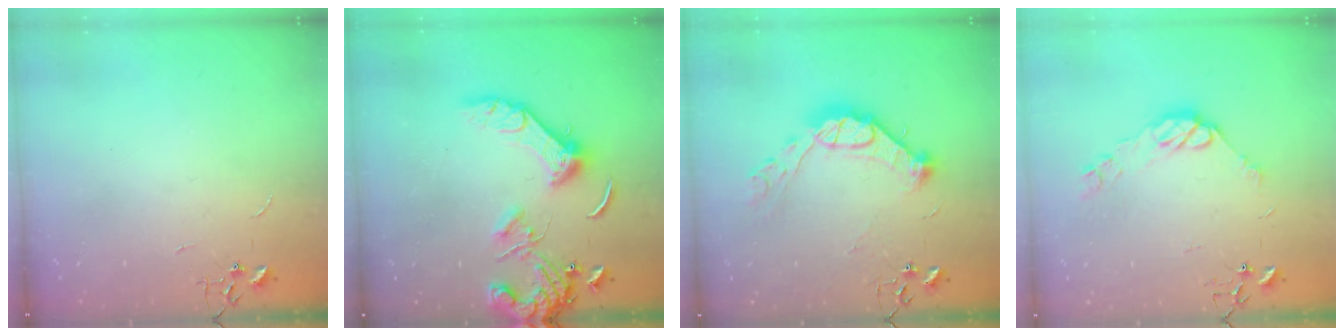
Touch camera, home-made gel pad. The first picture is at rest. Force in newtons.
{"total": 15.2, "press": 15.1, "slide": 1.9}
{"total": 15.3, "press": 15.2, "slide": 1.9}
{"total": 9.6, "press": 9.6, "slide": 0.6}